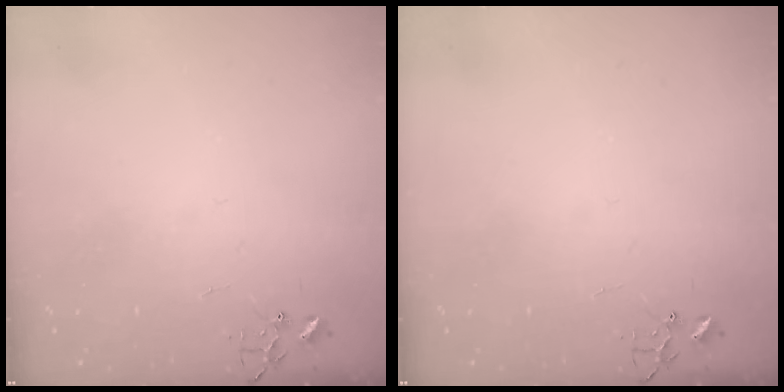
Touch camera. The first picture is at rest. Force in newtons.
{"total": 0.0}